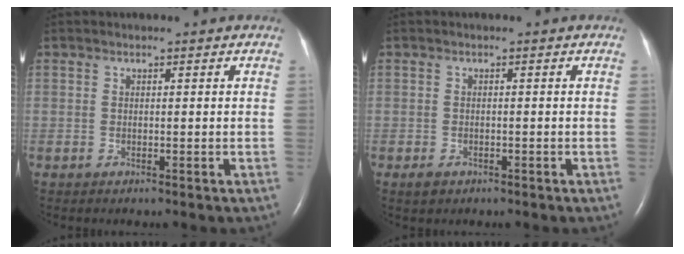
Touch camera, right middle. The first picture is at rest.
{"total": 1.5, "force": [-0.9, 1.0, 0.6], "torque": [-0.012, 0.002, -0.010]}